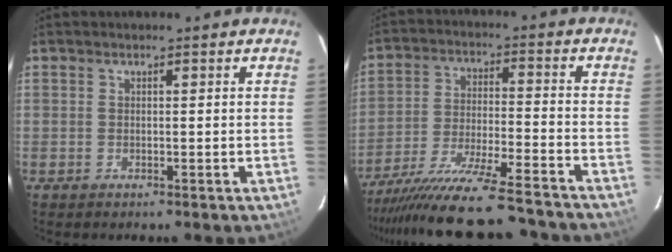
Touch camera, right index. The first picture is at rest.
{"total": 22.8, "force": [-20.8, 1.1, 9.4], "torque": [-0.180, -0.059, -0.319]}